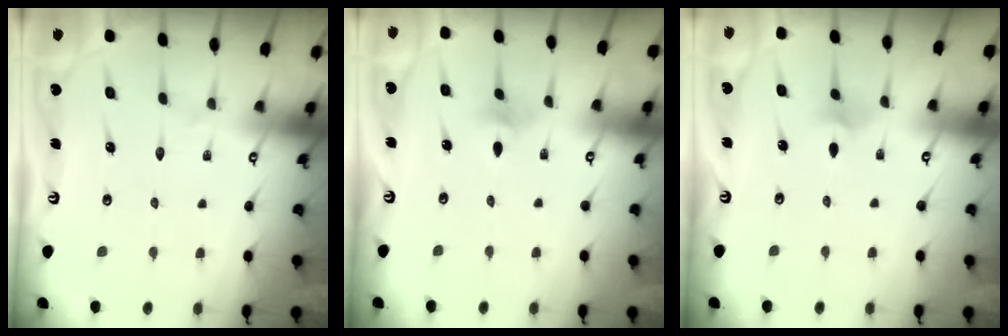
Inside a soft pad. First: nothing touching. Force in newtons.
{"total": 2.6, "press": 2.6, "slide": 0.5}
{"total": 3.9, "press": 3.8, "slide": 1.1}